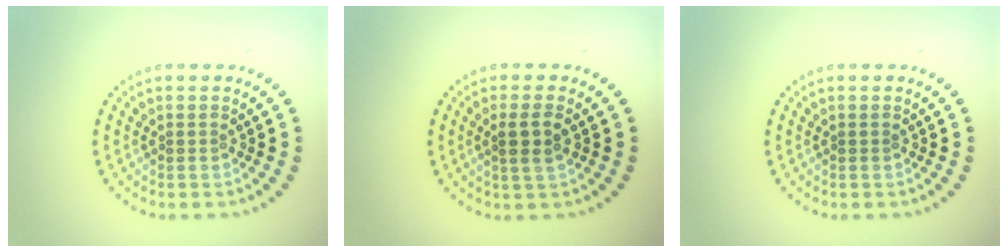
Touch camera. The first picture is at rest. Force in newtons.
{"total": 2.1, "press": 1.8, "slide": 1.0}
{"total": 0.0}